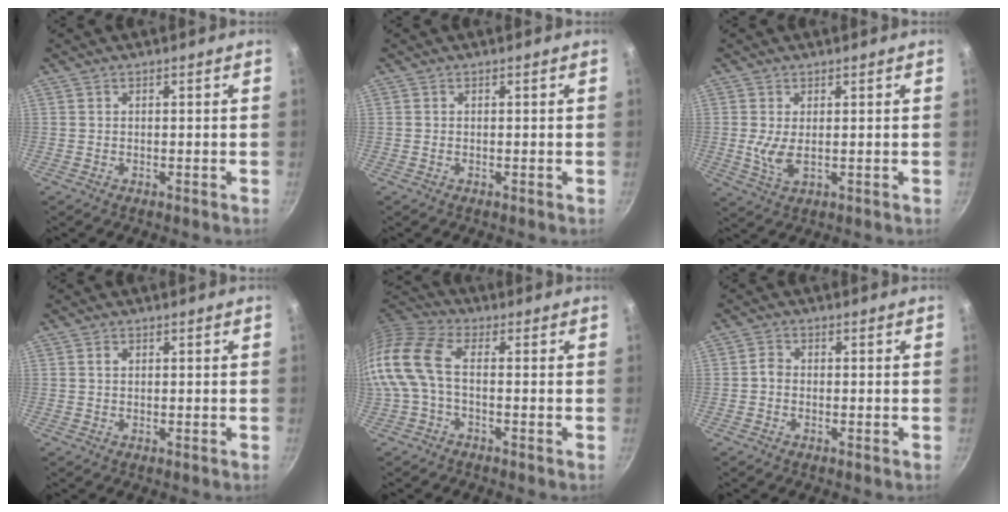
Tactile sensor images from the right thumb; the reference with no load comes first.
{"total": 0.0}
{"total": 4.3, "force": [0.3, 1.8, 3.9], "torque": [-0.085, -0.008, 0.013]}
{"total": 0.9, "force": [0.2, 0.7, 0.5], "torque": [-0.008, 0.004, 0.004]}
{"total": 12.8, "force": [-2.0, 6.8, 10.6], "torque": [-0.234, 0.026, -0.063]}
{"total": 1.7, "force": [-0.6, 1.3, 0.9], "torque": [-0.017, 0.012, -0.015]}